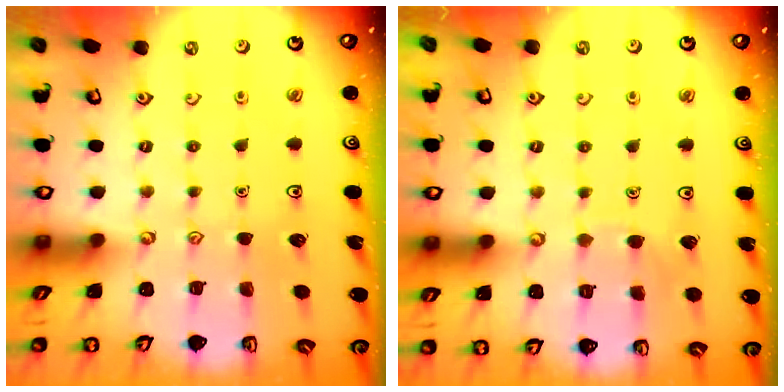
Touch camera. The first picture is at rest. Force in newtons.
{"total": 3.7, "press": 3.7, "slide": 0.4}